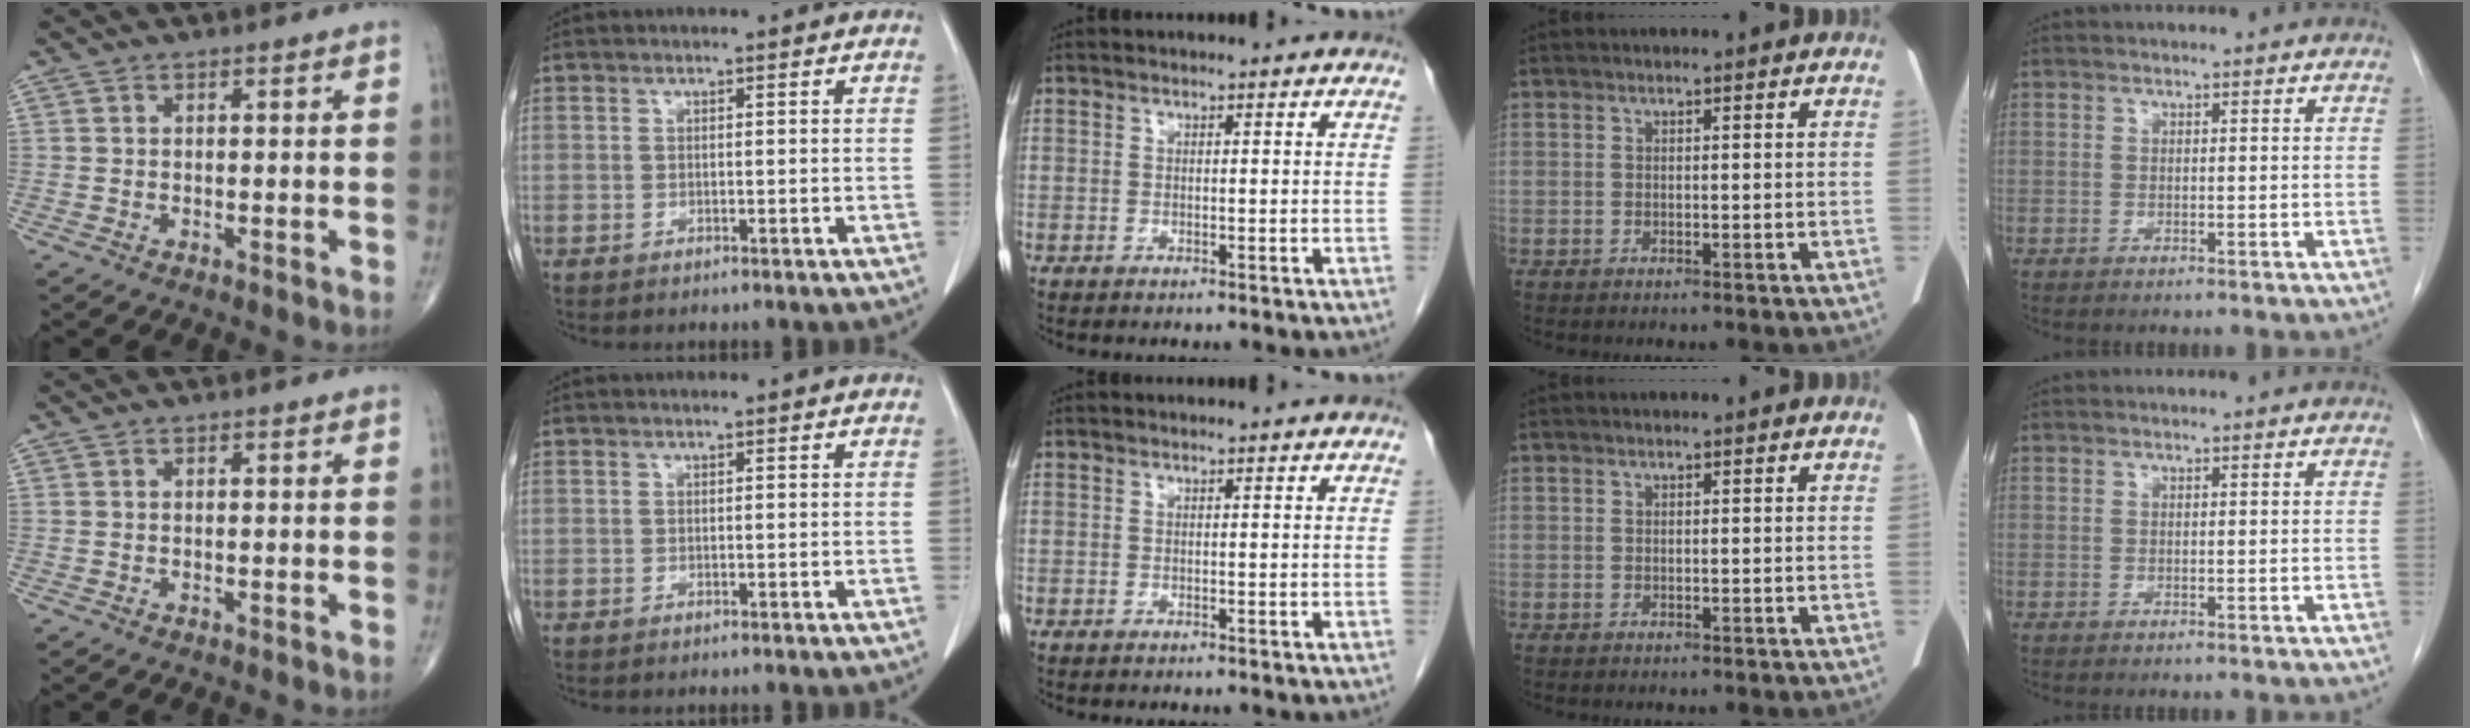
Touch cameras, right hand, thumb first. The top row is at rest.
{}